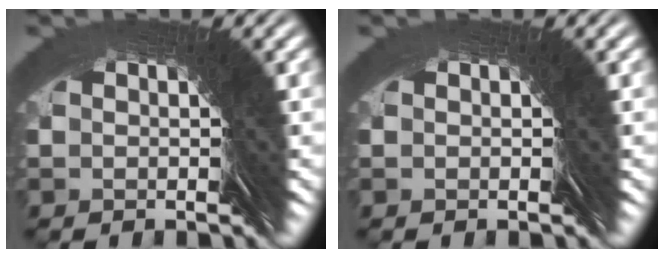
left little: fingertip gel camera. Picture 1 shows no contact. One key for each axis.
{"total": 0.0}